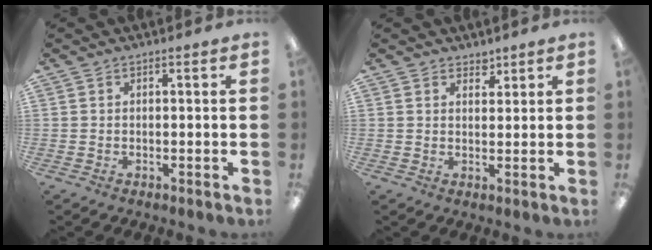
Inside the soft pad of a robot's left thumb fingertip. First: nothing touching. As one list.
[{"total": 2.3, "force": [2.0, 1.0, 0.3], "torque": [0.008, -0.014, 0.036]}]